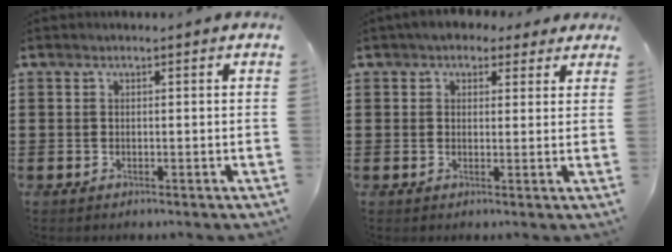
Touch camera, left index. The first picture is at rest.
{"total": 3.3, "force": [2.2, 2.2, 1.0], "torque": [-0.023, 0.007, 0.039]}